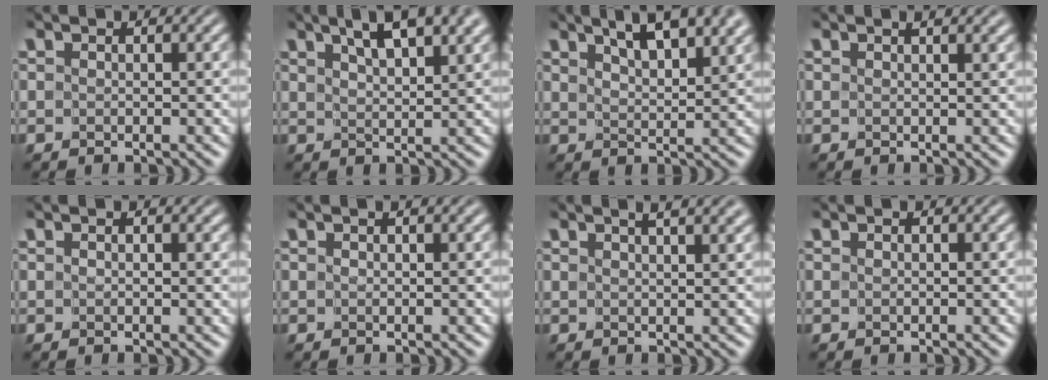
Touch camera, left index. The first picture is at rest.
{"total": 7.6, "force": [5.2, 2.3, 5.0], "torque": [-0.067, 0.022, 0.063]}
{"total": 8.4, "force": [5.7, 2.9, 5.4], "torque": [-0.069, 0.028, 0.066]}
{"total": 2.4, "force": [1.7, 0.8, 1.5], "torque": [-0.003, 0.000, 0.009]}
{"total": 0.7, "force": [0.4, 0.1, 0.6], "torque": [-0.006, -0.002, 0.007]}
{"total": 1.6, "force": [1.1, 0.4, 1.2], "torque": [-0.008, -0.001, 0.008]}
{"total": 5.9, "force": [3.8, 2.3, 3.9], "torque": [-0.013, 0.031, 0.025]}
{"total": 0.0}